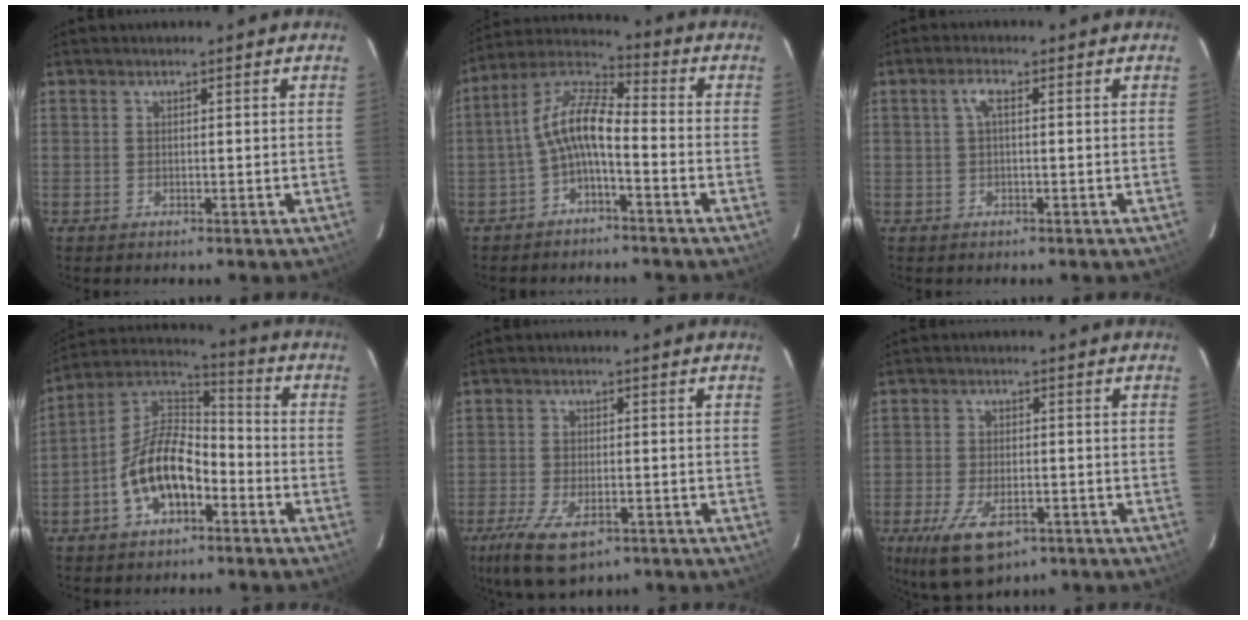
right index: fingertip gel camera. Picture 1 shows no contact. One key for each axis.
{"total": 8.7, "fx": -3.0, "fy": 2.7, "fz": 7.7, "tx": -0.172, "ty": 0.020, "tz": -0.059}
{"total": 2.2, "fx": 0.2, "fy": 0.6, "fz": 2.1, "tx": -0.042, "ty": 0.009, "tz": 0.004}
{"total": 12.9, "fx": -5.4, "fy": 6.7, "fz": 9.6, "tx": -0.187, "ty": 0.025, "tz": -0.094}
{"total": 10.8, "fx": -6.2, "fy": 4.7, "fz": 7.5, "tx": -0.171, "ty": -0.033, "tz": -0.103}
{"total": 11.1, "fx": -6.1, "fy": 5.1, "fz": 7.8, "tx": -0.167, "ty": -0.026, "tz": -0.097}